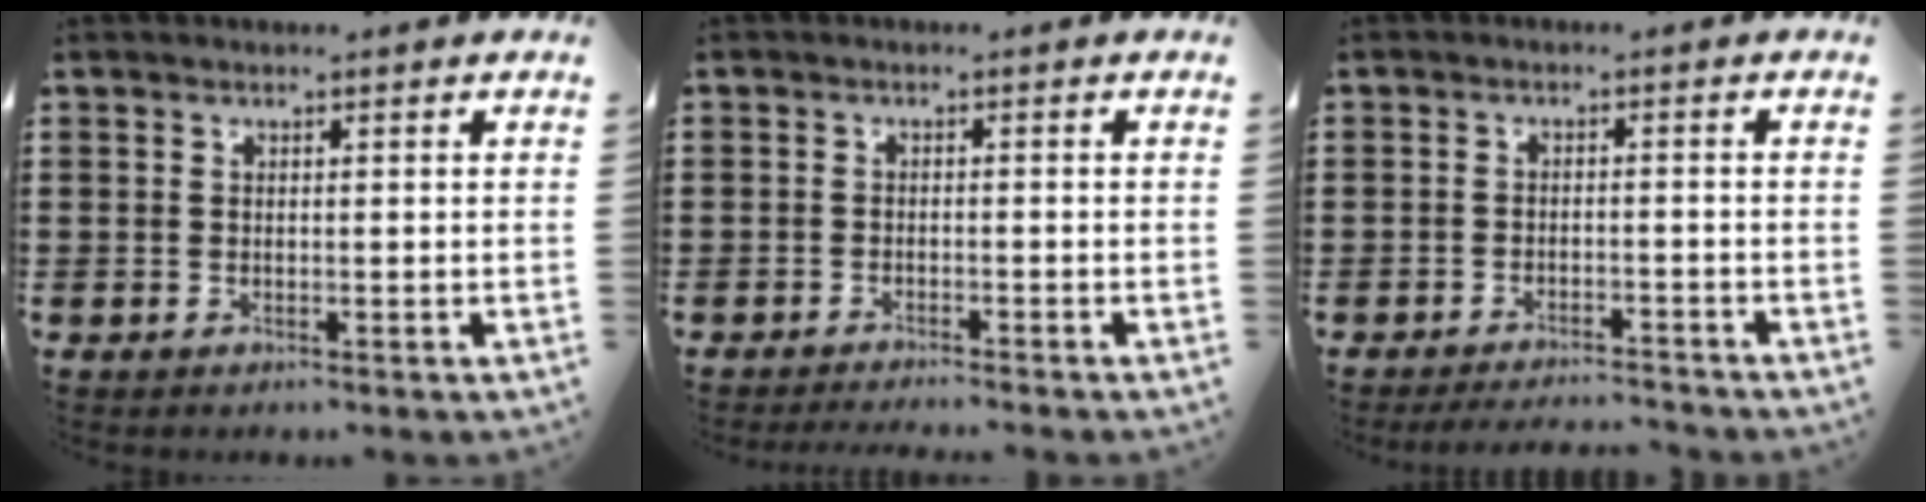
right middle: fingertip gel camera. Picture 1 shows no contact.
{"total": 1.8, "force": [-1.8, -0.1, -0.1], "torque": [-0.002, 0.002, -0.040]}
{"total": 2.9, "force": [-2.9, 0.1, 0.3], "torque": [-0.008, 0.001, -0.060]}